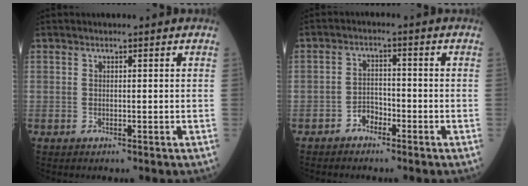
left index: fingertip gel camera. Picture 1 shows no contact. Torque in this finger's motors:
{"motor_torque": [0.02, 0.01, 0.01, 0.00]}